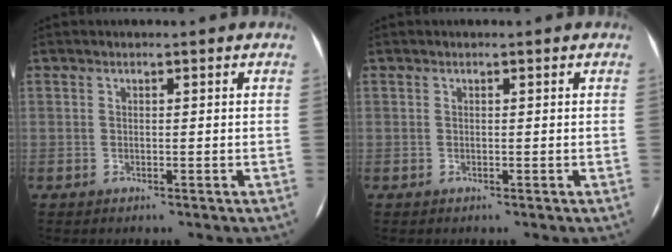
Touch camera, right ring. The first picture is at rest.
{"total": 0.0}